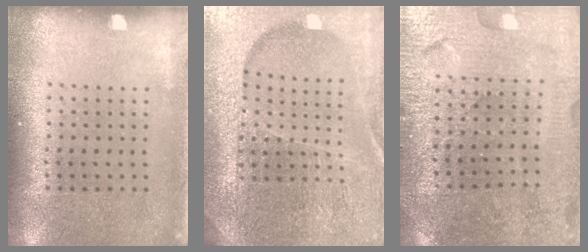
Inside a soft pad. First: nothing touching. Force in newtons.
{"total": 5.6, "press": 5.0, "slide": 2.5}
{"total": 3.2, "press": 3.2, "slide": 0.1}